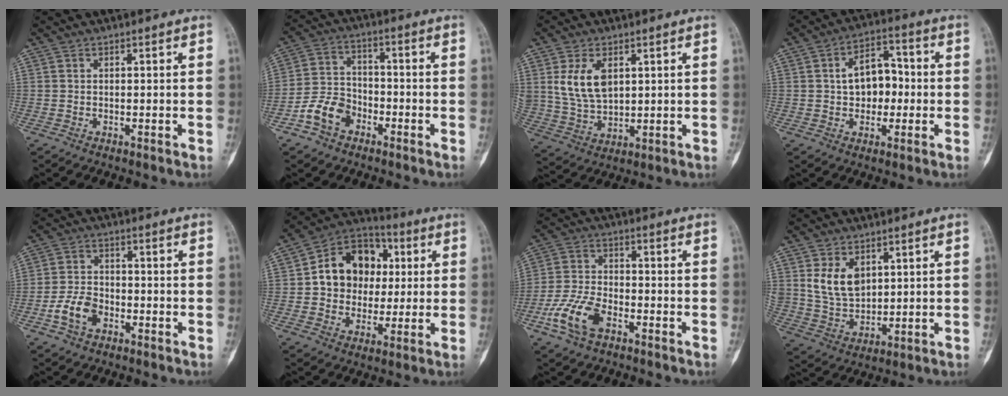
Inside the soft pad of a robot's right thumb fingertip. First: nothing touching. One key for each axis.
{"total": 8.2, "fx": -4.3, "fy": 5.8, "fz": 3.8, "tx": -0.058, "ty": 0.035, "tz": -0.086}
{"total": 9.6, "fx": 3.0, "fy": 5.9, "fz": 6.9, "tx": -0.124, "ty": -0.011, "tz": 0.072}
{"total": 9.5, "fx": 0.0, "fy": 6.5, "fz": 6.9, "tx": -0.071, "ty": 0.027, "tz": -0.007}
{"total": 6.7, "fx": -2.9, "fy": 4.4, "fz": 4.2, "tx": -0.074, "ty": 0.020, "tz": -0.057}
{"total": 15.4, "fx": 2.1, "fy": 12.5, "fz": 8.7, "tx": -0.089, "ty": 0.015, "tz": 0.029}
{"total": 9.9, "fx": -4.8, "fy": 5.3, "fz": 6.8, "tx": -0.147, "ty": 0.020, "tz": -0.094}
{"total": 9.1, "fx": 3.3, "fy": 6.3, "fz": 5.7, "tx": -0.085, "ty": -0.019, "tz": 0.079}